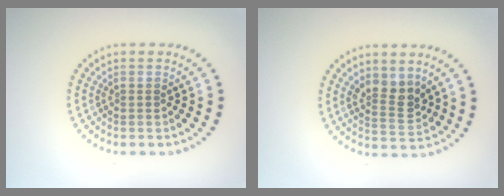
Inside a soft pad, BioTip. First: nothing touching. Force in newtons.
{"total": 2.8, "press": 2.5, "slide": 1.2}